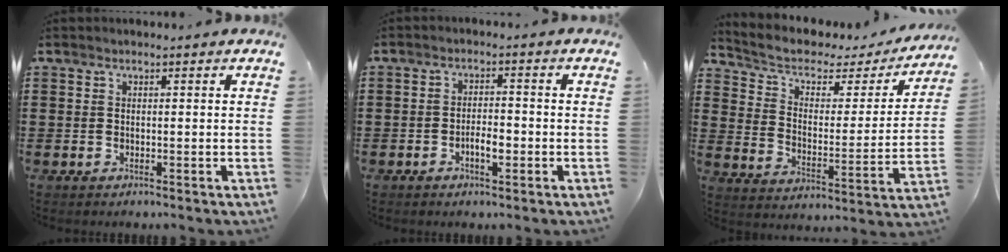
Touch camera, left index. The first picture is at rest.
{"total": 3.2, "force": [-1.2, 1.3, 2.7], "torque": [-0.050, 0.005, -0.023]}
{"total": 4.4, "force": [2.8, 2.4, 2.4], "torque": [-0.065, -0.017, 0.042]}